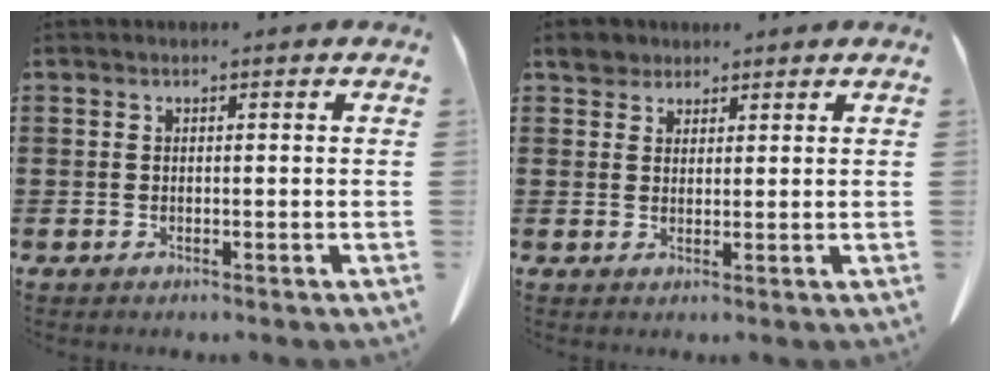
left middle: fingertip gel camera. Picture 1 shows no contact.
{"total": 2.9, "force": [2.4, 1.6, 0.6], "torque": [-0.013, 0.006, 0.045]}